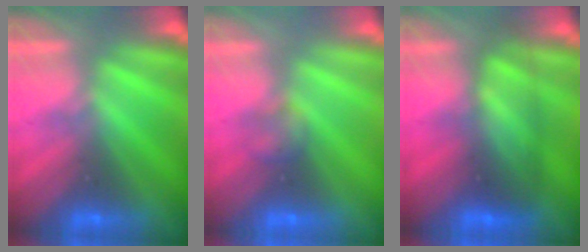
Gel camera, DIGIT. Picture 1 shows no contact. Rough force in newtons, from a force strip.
{"total": 1.2}
{"total": 9.8}